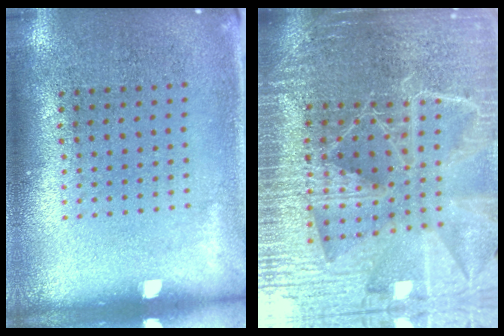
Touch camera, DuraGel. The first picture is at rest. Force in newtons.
{"total": 5.7, "press": 5.1, "slide": 2.6}